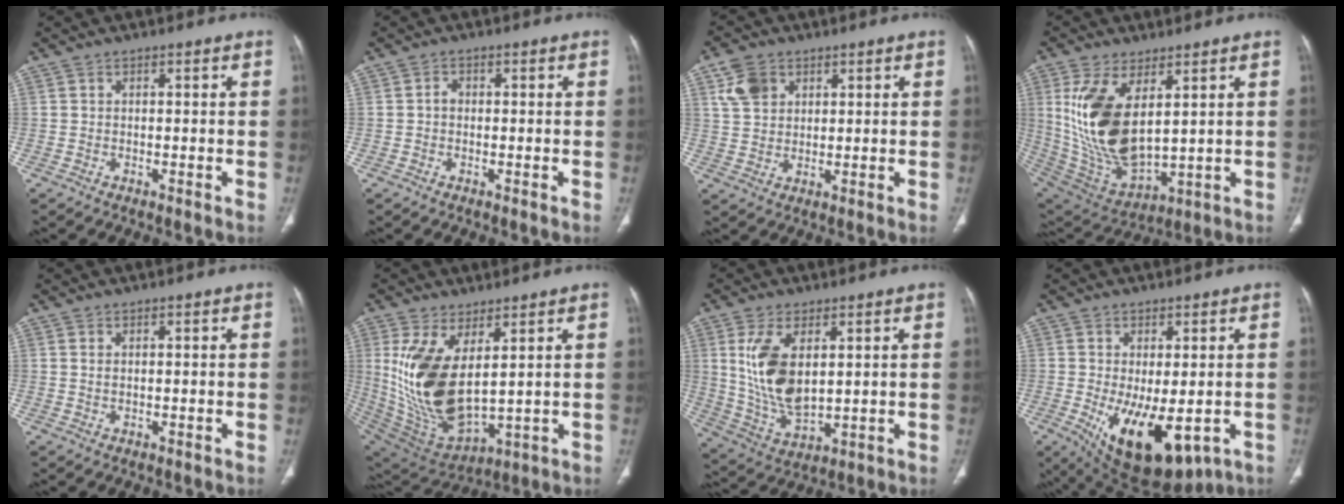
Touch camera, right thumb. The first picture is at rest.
{"total": 1.3, "force": [-0.2, 1.0, 0.8], "torque": [-0.007, 0.004, -0.007]}
{"total": 6.5, "force": [3.0, 4.8, 3.3], "torque": [-0.045, -0.005, 0.061]}
{"total": 17.9, "force": [4.6, 8.7, 14.9], "torque": [-0.289, -0.025, 0.114]}
{"total": 0.9, "force": [0.3, 0.5, 0.7], "torque": [-0.018, 0.000, 0.011]}
{"total": 17.5, "force": [3.9, 8.3, 14.9], "torque": [-0.294, -0.032, 0.103]}
{"total": 12.9, "force": [3.2, 6.5, 10.6], "torque": [-0.209, -0.020, 0.076]}
{"total": 14.6, "force": [-4.3, 6.9, 12.1], "torque": [-0.186, -0.020, -0.038]}